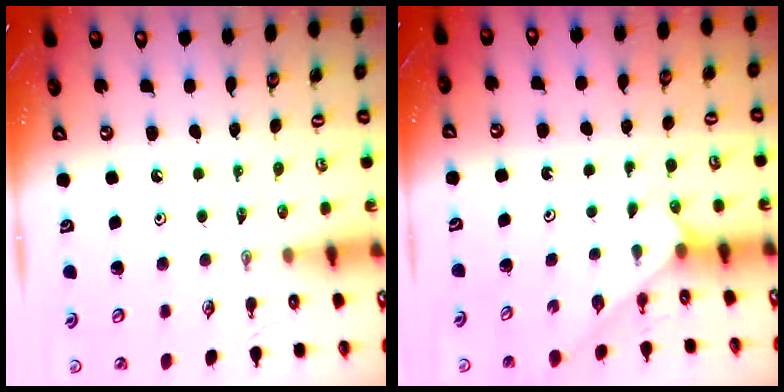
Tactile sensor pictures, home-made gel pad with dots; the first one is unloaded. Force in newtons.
{"total": 2.9, "press": 2.8, "slide": 0.3}